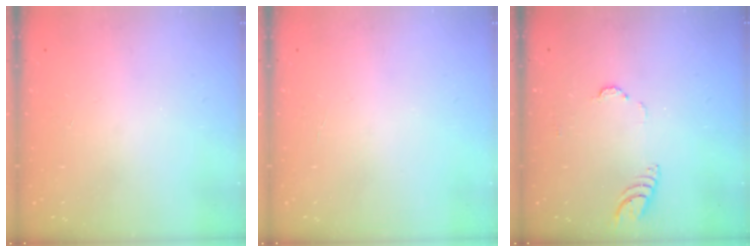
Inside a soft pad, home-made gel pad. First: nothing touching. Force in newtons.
{"total": 1.8, "press": 1.8, "slide": 0.2}
{"total": 3.6, "press": 3.6, "slide": 0.5}